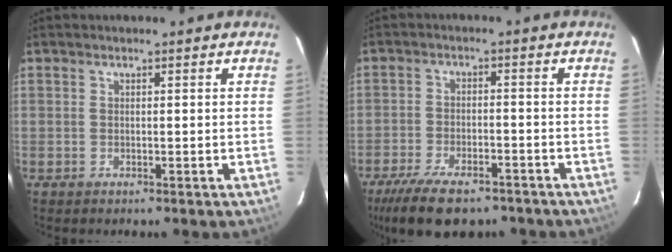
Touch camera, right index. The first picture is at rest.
{"total": 13.8, "force": [-10.4, 5.2, 7.5], "torque": [-0.168, -0.029, -0.169]}